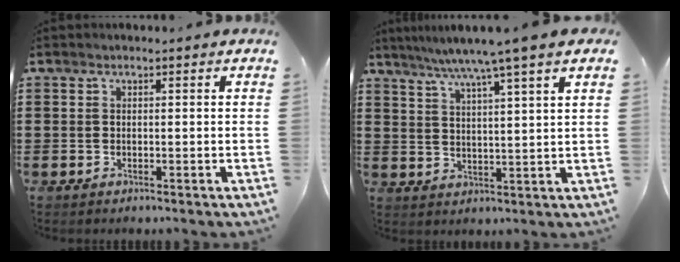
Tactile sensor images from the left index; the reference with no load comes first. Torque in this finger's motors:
{"motor_torque": [2.14, 0.00, 0.48, -0.02]}